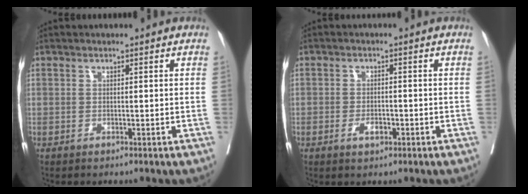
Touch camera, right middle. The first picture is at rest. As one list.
[{"total": 2.4, "force": [-1.1, 1.1, 1.8], "torque": [-0.029, 0.003, -0.017]}]